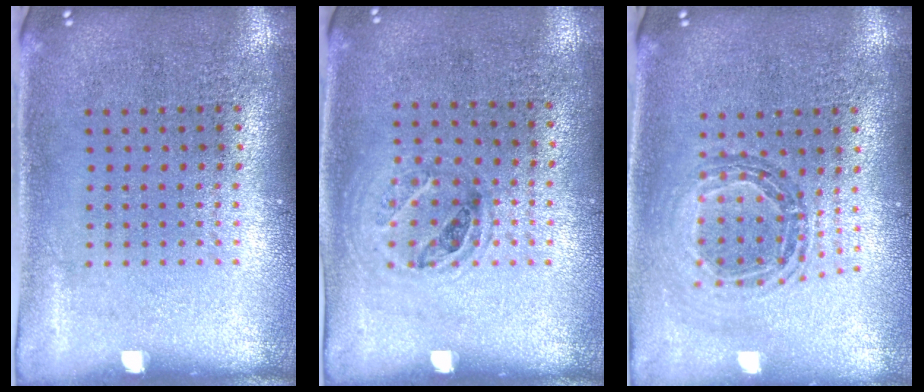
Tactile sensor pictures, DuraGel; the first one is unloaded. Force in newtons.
{"total": 1.1, "press": 0.9, "slide": 0.6}
{"total": 0.8, "press": 0.8, "slide": 0.0}